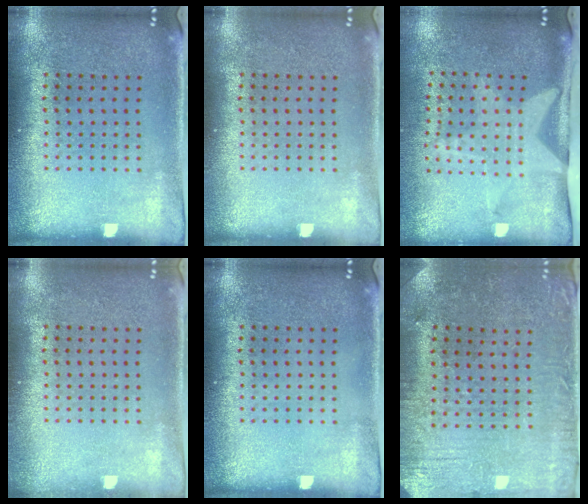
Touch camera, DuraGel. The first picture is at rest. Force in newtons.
{"total": 0.0}
{"total": 1.9, "press": 1.5, "slide": 1.1}
{"total": 0.7, "press": 0.6, "slide": 0.3}
{"total": 0.0}
{"total": 0.7, "press": 0.6, "slide": 0.4}